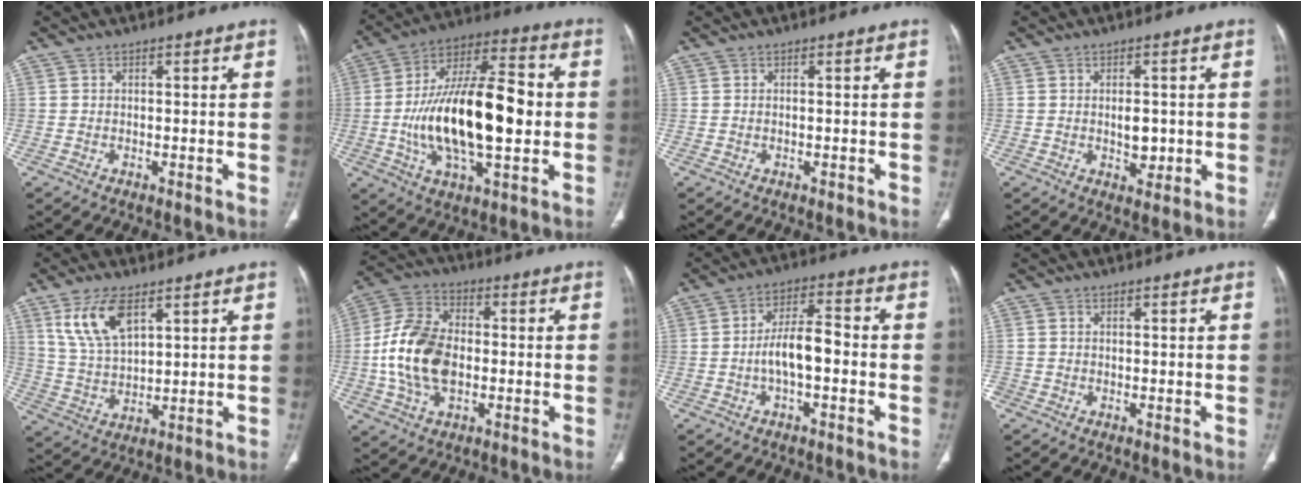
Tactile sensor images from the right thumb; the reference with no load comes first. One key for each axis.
{"total": 24.0, "fx": -1.5, "fy": 10.4, "fz": 21.6, "tx": -0.371, "ty": 0.022, "tz": -0.025}
{"total": 0.0}
{"total": 4.1, "fx": -0.1, "fy": 2.4, "fz": 3.4, "tx": -0.040, "ty": -0.003, "tz": 0.004}
{"total": 10.4, "fx": 5.5, "fy": 4.6, "fz": 7.5, "tx": -0.144, "ty": -0.020, "tz": 0.117}
{"total": 14.7, "fx": -1.6, "fy": 9.4, "fz": 11.2, "tx": -0.218, "ty": 0.022, "tz": -0.031}
{"total": 7.8, "fx": -1.6, "fy": 3.2, "fz": 6.9, "tx": -0.124, "ty": 0.033, "tz": -0.034}
{"total": 0.9, "fx": -0.5, "fy": 0.7, "fz": 0.2, "tx": -0.004, "ty": 0.002, "tz": -0.012}